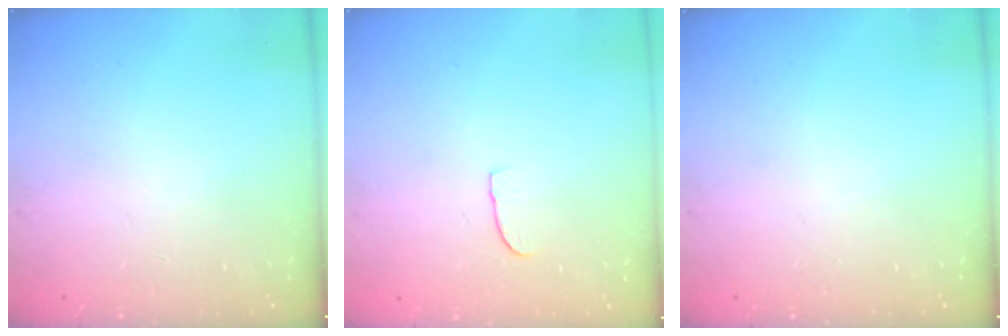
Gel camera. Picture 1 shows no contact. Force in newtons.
{"total": 4.2, "press": 4.2, "slide": 0.4}
{"total": 0.0}